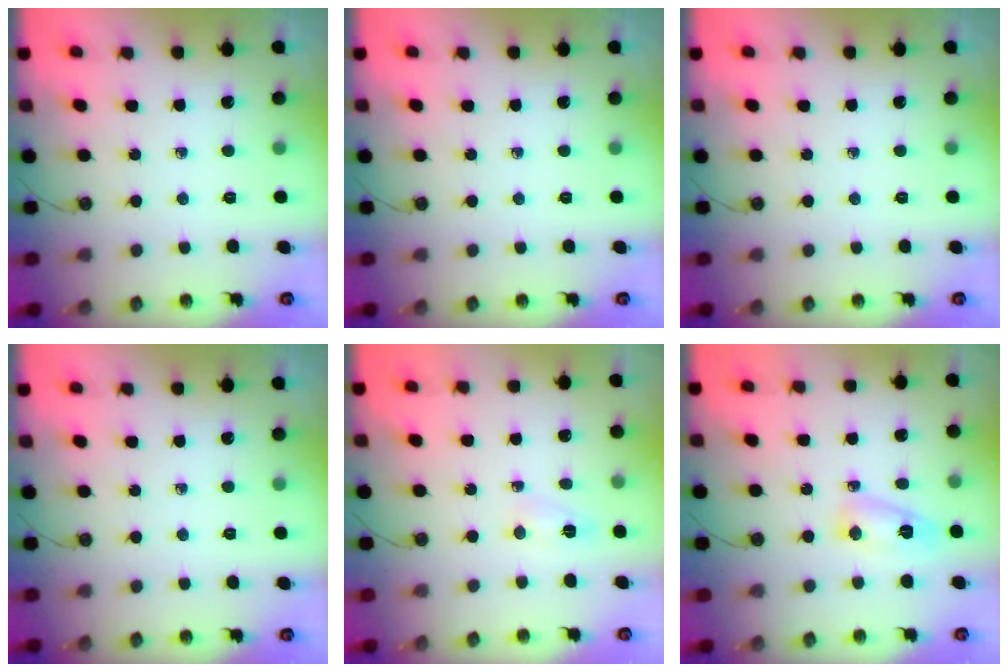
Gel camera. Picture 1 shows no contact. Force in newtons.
{"total": 0.0}
{"total": 0.0}
{"total": 0.0}
{"total": 2.7, "press": 2.7, "slide": 0.4}
{"total": 6.1, "press": 6.0, "slide": 0.8}